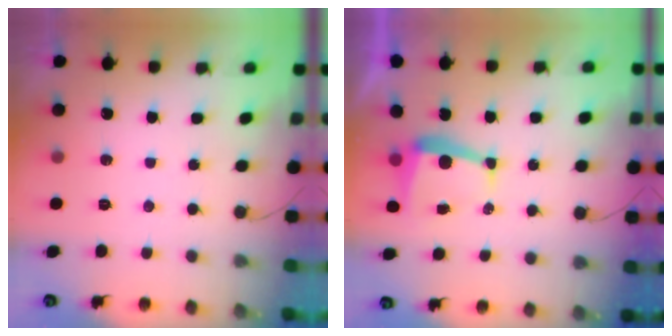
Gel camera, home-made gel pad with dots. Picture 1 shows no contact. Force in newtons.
{"total": 6.1, "press": 6.1, "slide": 0.2}